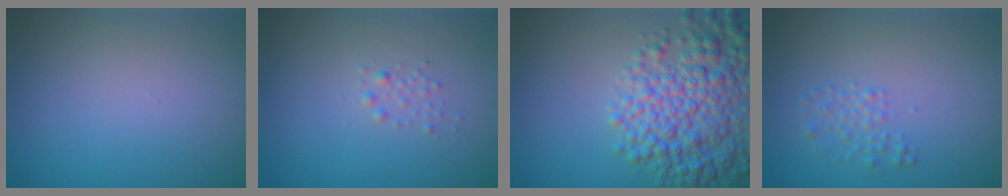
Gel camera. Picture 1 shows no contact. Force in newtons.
{"total": 0.8, "press": 0.8, "slide": 0.1}
{"total": 8.1, "press": 8.1, "slide": 0.3}
{"total": 1.5, "press": 1.5, "slide": 0.1}